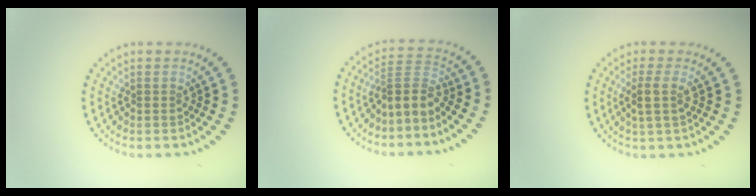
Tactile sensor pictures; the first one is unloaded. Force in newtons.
{"total": 2.8, "press": 1.9, "slide": 2.0}
{"total": 2.1, "press": 1.7, "slide": 1.3}